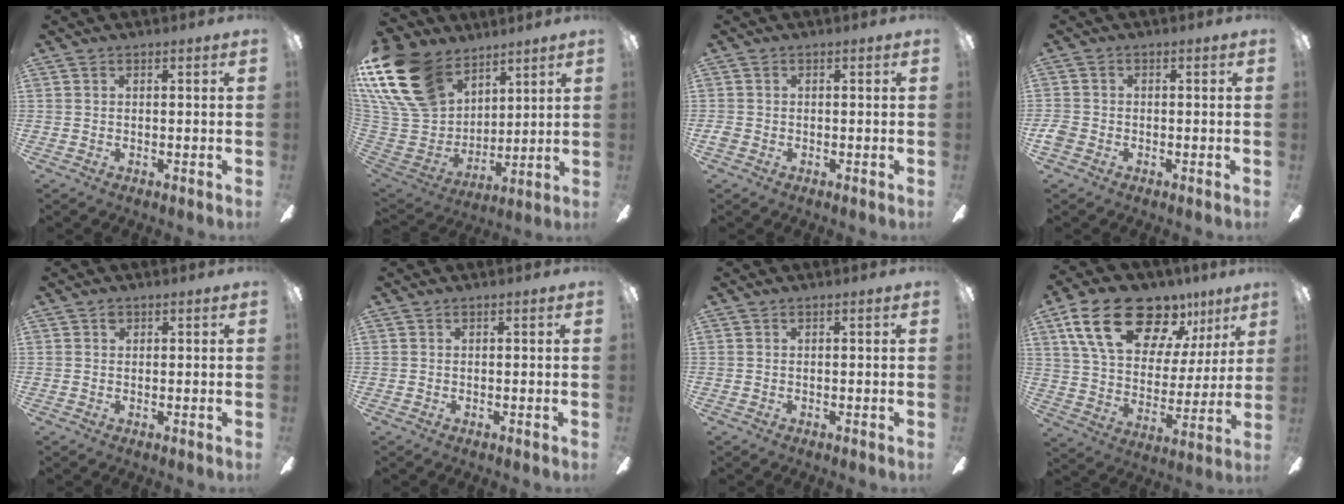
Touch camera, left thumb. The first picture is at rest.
{"total": 24.2, "force": [13.2, 16.3, 12.1], "torque": [-0.287, -0.061, 0.258]}
{"total": 1.5, "force": [-0.4, 1.2, 0.7], "torque": [-0.012, 0.006, -0.009]}
{"total": 2.7, "force": [-1.1, 2.1, 1.3], "torque": [-0.018, 0.008, -0.019]}
{"total": 1.0, "force": [0.5, 0.8, 0.5], "torque": [-0.011, 0.003, 0.008]}
{"total": 0.0}
{"total": 0.0}
{"total": 22.2, "force": [13.8, 11.6, 12.9], "torque": [-0.219, -0.067, 0.246]}